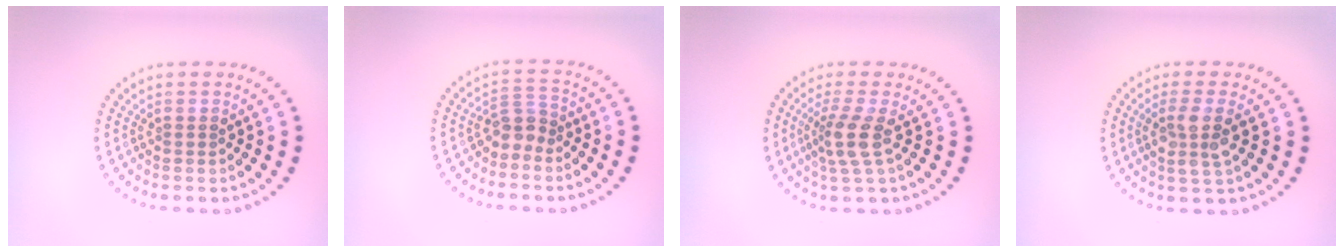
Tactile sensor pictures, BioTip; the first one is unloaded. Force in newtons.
{"total": 2.1, "press": 1.6, "slide": 1.4}
{"total": 2.9, "press": 2.2, "slide": 1.9}
{"total": 3.0, "press": 2.7, "slide": 1.3}